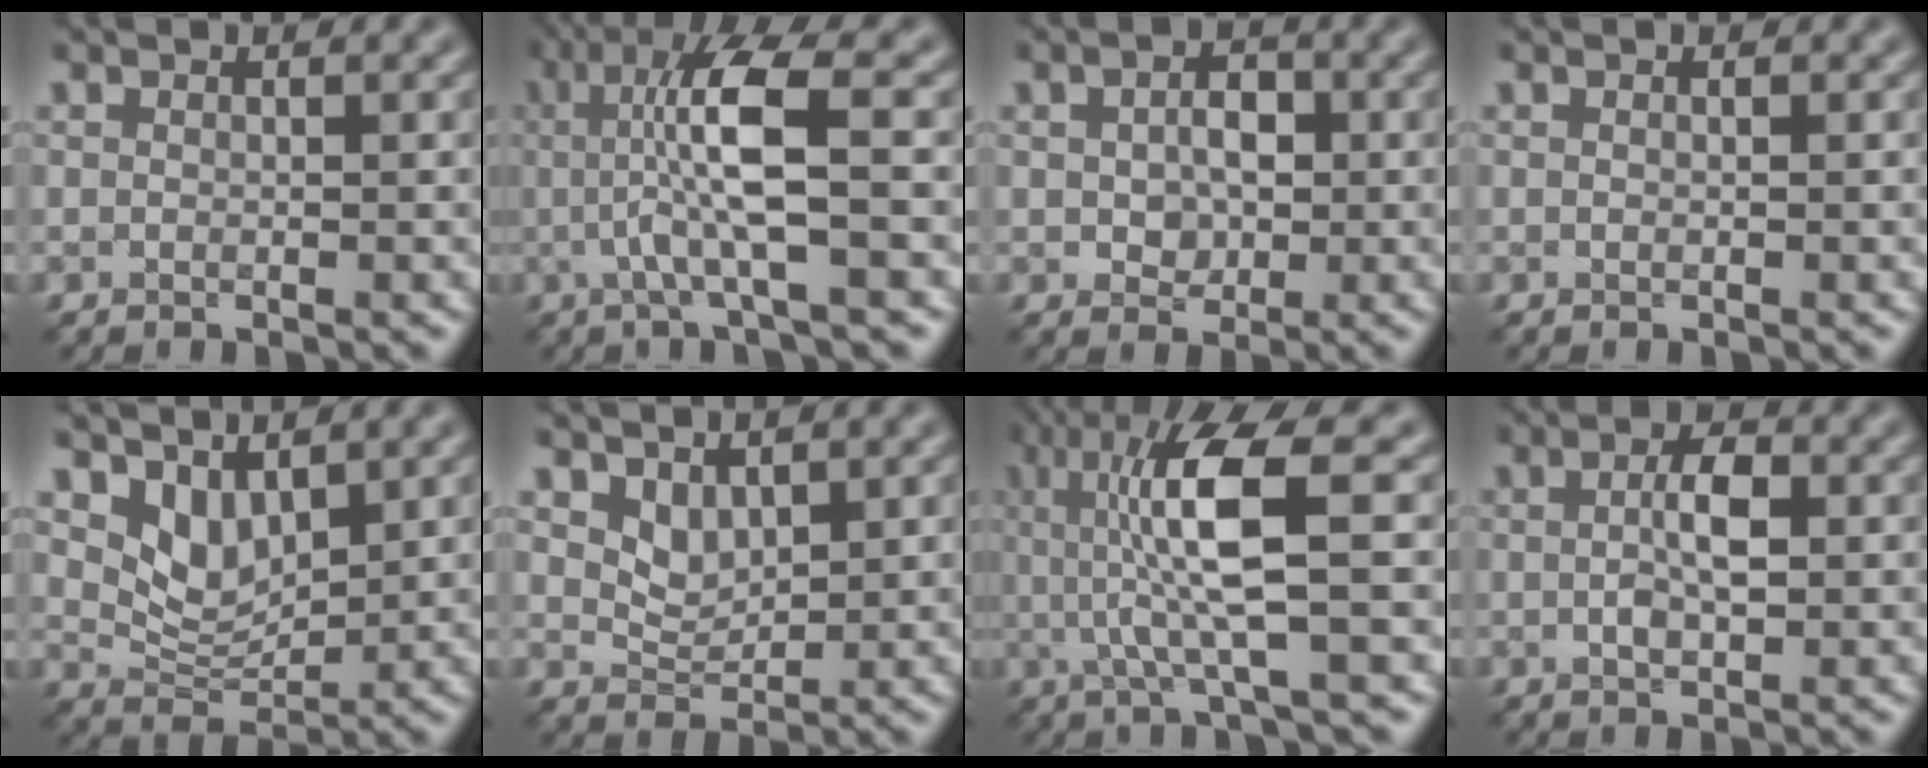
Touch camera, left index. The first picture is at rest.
{"total": 7.1, "force": [0.4, 1.3, 7.0], "torque": [-0.131, 0.005, 0.008]}
{"total": 3.4, "force": [0.1, 2.3, 2.5], "torque": [-0.044, 0.000, 0.000]}
{"total": 0.0}
{"total": 3.7, "force": [2.6, 1.9, 1.8], "torque": [-0.046, -0.011, 0.047]}
{"total": 2.1, "force": [1.5, 1.2, 0.9], "torque": [-0.021, -0.009, 0.030]}
{"total": 8.7, "force": [1.1, 1.9, 8.4], "torque": [-0.157, 0.000, 0.024]}
{"total": 3.2, "force": [0.1, 1.3, 2.9], "torque": [-0.056, 0.002, 0.000]}